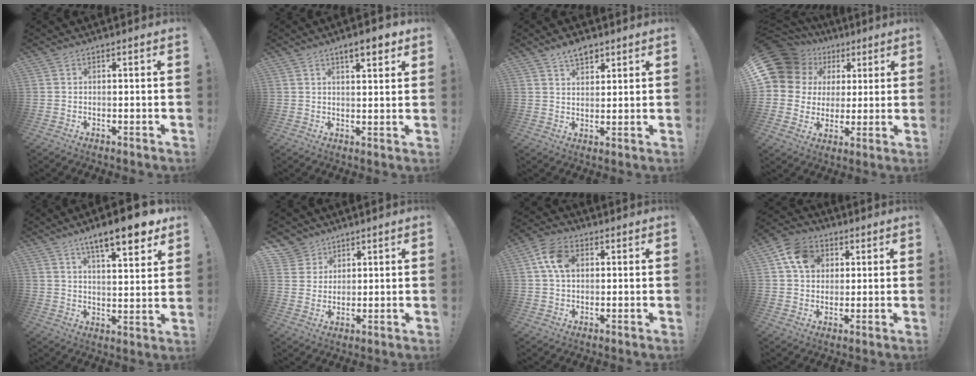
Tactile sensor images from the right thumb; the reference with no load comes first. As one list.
[{"total": 6.1, "force": [3.8, 1.9, 4.4], "torque": [-0.052, -0.020, 0.060]}, {"total": 5.7, "force": [4.2, 2.9, 2.5], "torque": [-0.037, -0.020, 0.077]}, {"total": 15.0, "force": [6.6, 11.9, 6.1], "torque": [-0.107, -0.034, 0.142]}, {"total": 12.2, "force": [8.2, 1.9, 8.8], "torque": [-0.130, -0.054, 0.130]}, {"total": 5.8, "force": [4.1, 4.2, 0.2], "torque": [-0.006, -0.033, 0.080]}, {"total": 9.2, "force": [2.4, 6.5, 6.1], "torque": [-0.110, 0.012, 0.048]}, {"total": 11.4, "force": [4.1, 9.2, 5.4], "torque": [-0.075, -0.007, 0.080]}]